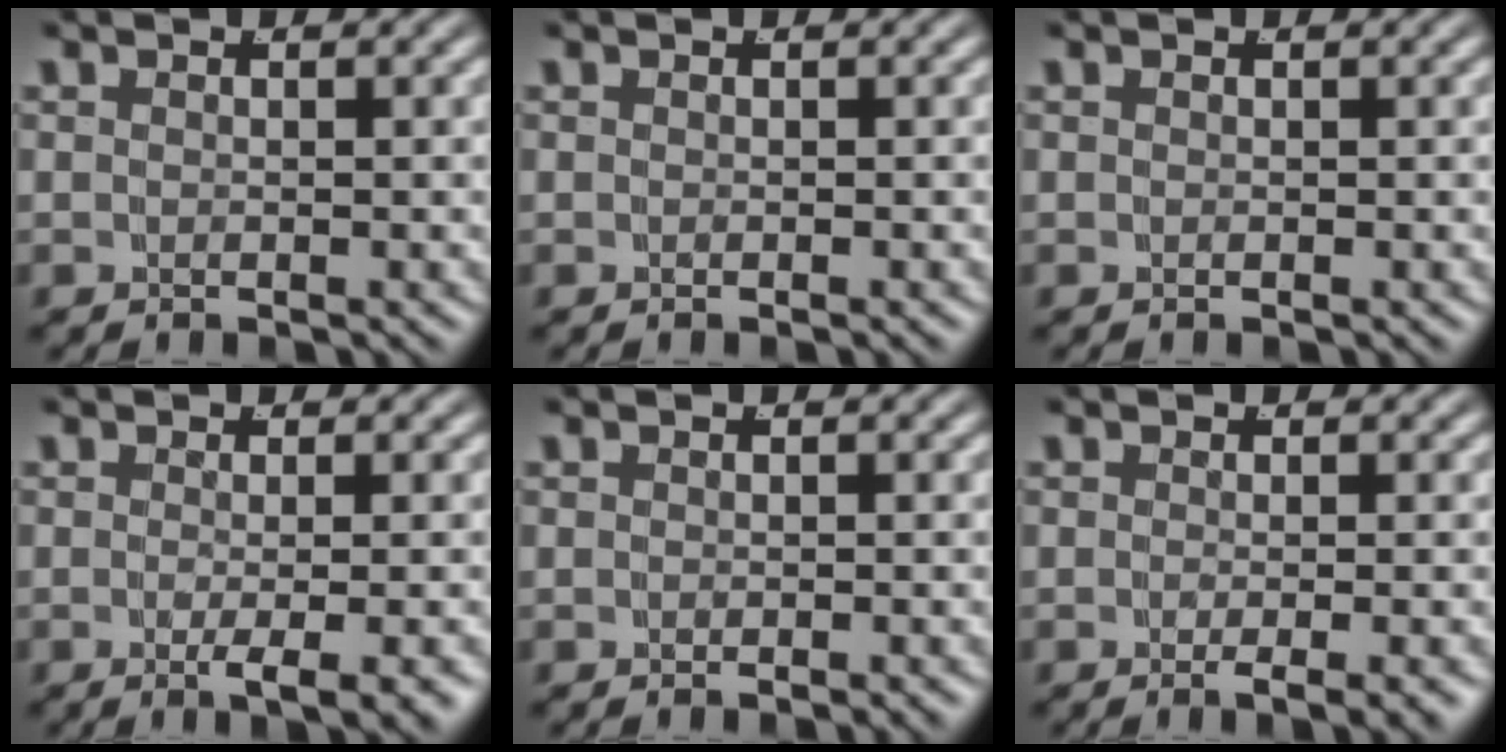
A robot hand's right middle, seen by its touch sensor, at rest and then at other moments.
{"total": 0.0}
{"total": 0.0}
{"total": 3.2, "force": [-1.5, 0.0, 2.8], "torque": [-0.043, -0.012, -0.019]}
{"total": 0.6, "force": [-0.4, 0.1, 0.4], "torque": [-0.005, 0.003, -0.008]}
{"total": 2.1, "force": [-1.2, -0.3, 1.7], "torque": [-0.025, -0.004, -0.015]}